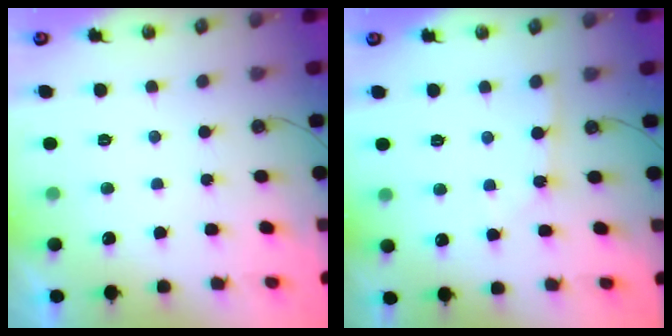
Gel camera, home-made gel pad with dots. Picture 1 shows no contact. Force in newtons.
{"total": 3.4, "press": 3.3, "slide": 0.4}